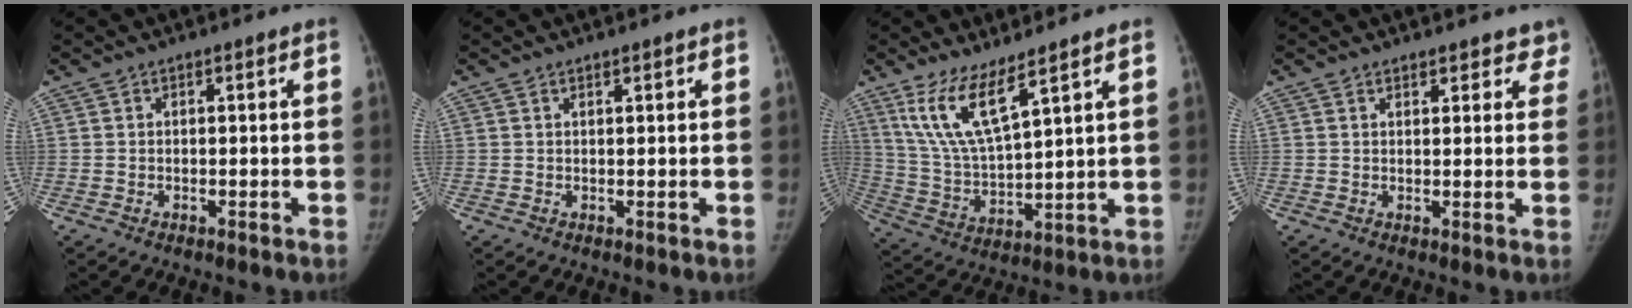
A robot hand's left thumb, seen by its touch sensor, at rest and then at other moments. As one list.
[{"total": 0.7, "force": [0.6, 0.1, 0.3], "torque": [-0.006, -0.003, 0.010]}, {"total": 11.1, "force": [7.2, 2.3, 8.2], "torque": [-0.164, -0.044, 0.161]}, {"total": 5.2, "force": [4.5, 2.4, 1.1], "torque": [0.035, -0.017, 0.042]}]